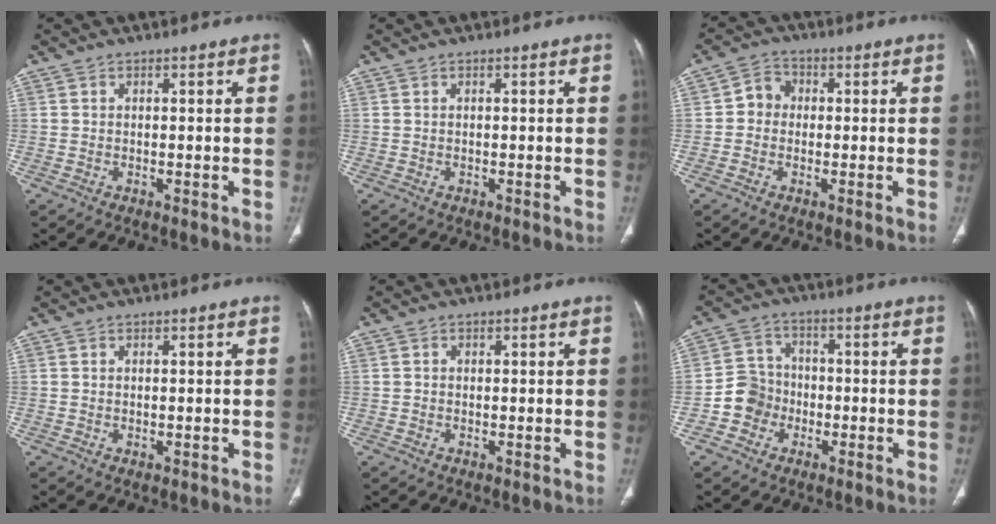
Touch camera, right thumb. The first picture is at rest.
{"total": 0.0}
{"total": 4.4, "force": [-0.1, 4.0, 1.9], "torque": [-0.010, 0.013, -0.013]}
{"total": 0.0}
{"total": 0.5, "force": [0.1, 0.5, 0.1], "torque": [0.003, 0.002, 0.000]}
{"total": 6.7, "force": [-2.3, 6.1, 1.5], "torque": [0.001, 0.023, -0.048]}